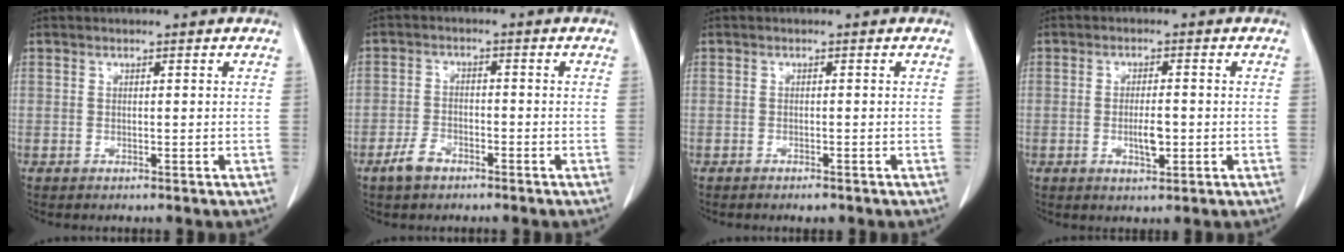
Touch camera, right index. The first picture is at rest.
{"total": 3.8, "force": [-2.6, 2.0, 1.8], "torque": [-0.036, 0.003, -0.046]}
{"total": 1.3, "force": [-1.0, 0.3, 0.7], "torque": [-0.013, -0.001, -0.010]}
{"total": 3.8, "force": [-0.9, 1.2, 3.5], "torque": [-0.066, -0.001, -0.010]}